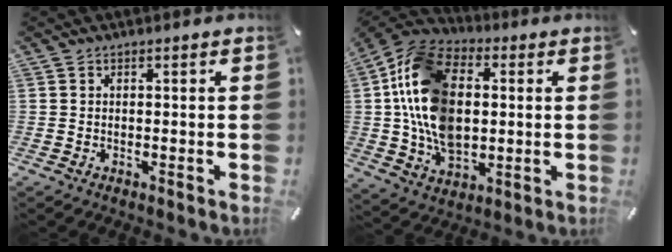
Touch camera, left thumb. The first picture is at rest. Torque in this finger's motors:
{"motor_torque": [1.96, 3.05, 1.86, 0.87, 0.34]}